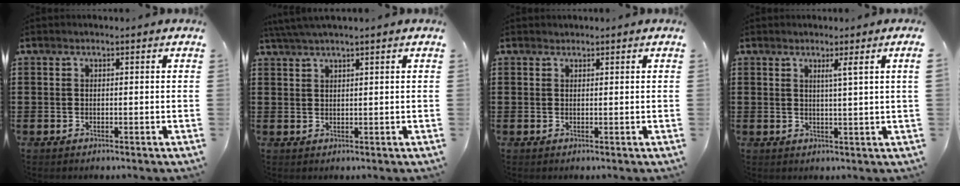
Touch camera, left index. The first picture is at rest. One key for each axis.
{"total": 2.2, "fx": 1.9, "fy": -0.2, "fz": 1.1, "tx": -0.025, "ty": 0.002, "tz": 0.036}
{"total": 0.6, "fx": 0.6, "fy": 0.2, "fz": 0.0, "tx": -0.001, "ty": 0.001, "tz": 0.013}
{"total": 2.9, "fx": 1.4, "fy": -1.1, "fz": 2.3, "tx": -0.046, "ty": -0.011, "tz": 0.022}